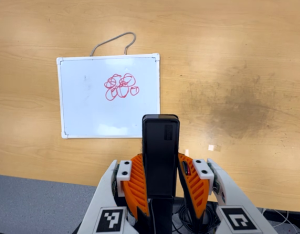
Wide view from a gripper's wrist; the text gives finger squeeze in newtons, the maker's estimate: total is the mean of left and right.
{"total": 4.2, "left": 2.8, "right": 5.5}